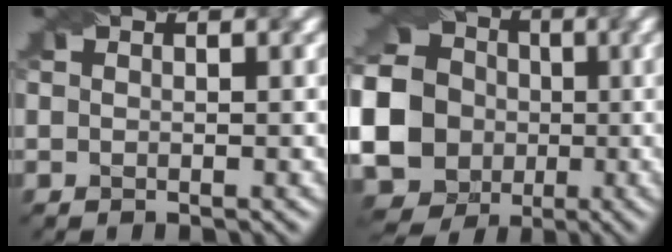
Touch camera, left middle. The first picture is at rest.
{"total": 20.9, "force": [-2.1, 19.6, 7.1], "torque": [-0.185, 0.002, -0.081]}